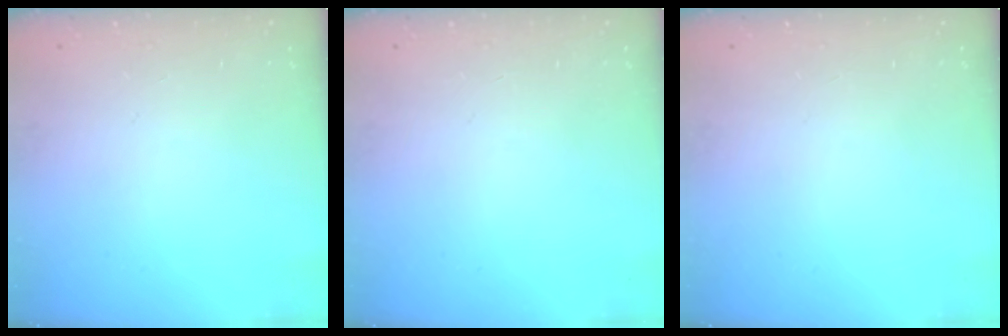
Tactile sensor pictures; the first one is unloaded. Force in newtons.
{"total": 0.0}
{"total": 0.0}